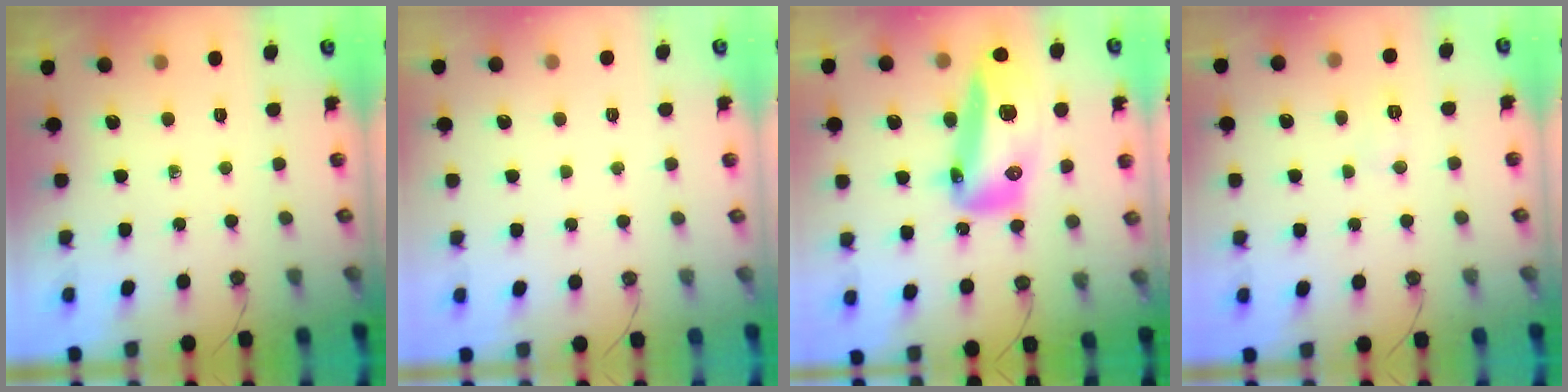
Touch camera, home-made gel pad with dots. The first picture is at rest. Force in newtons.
{"total": 1.0, "press": 1.0, "slide": 0.0}
{"total": 22.0, "press": 21.8, "slide": 3.4}
{"total": 9.2, "press": 6.0, "slide": 6.9}